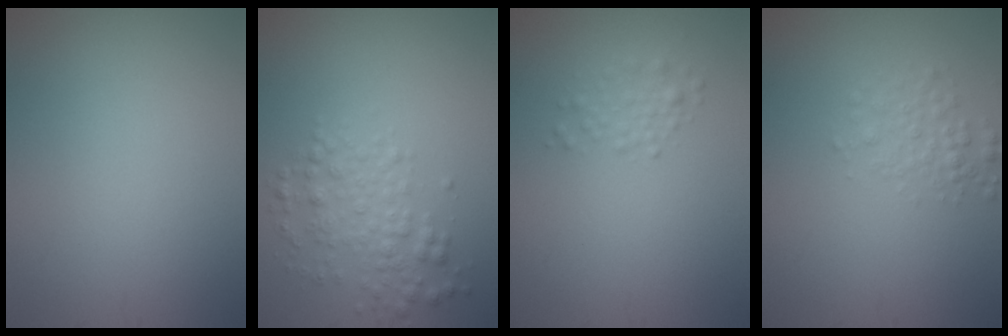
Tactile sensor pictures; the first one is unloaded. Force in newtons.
{"total": 3.0, "press": 3.0, "slide": 0.0}
{"total": 1.6, "press": 1.6, "slide": 0.1}
{"total": 2.0, "press": 2.0, "slide": 0.1}